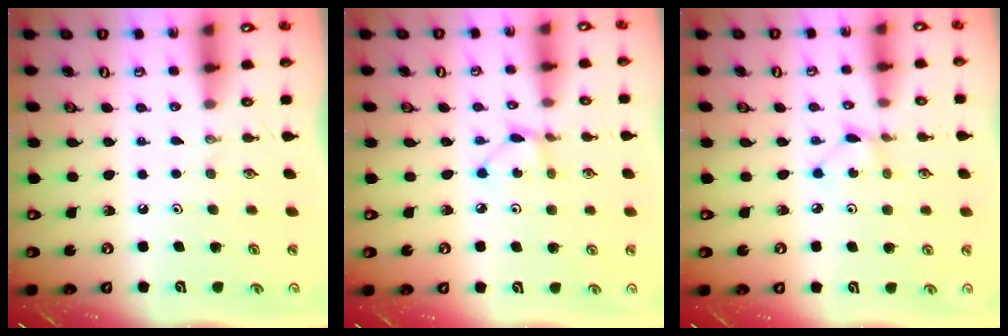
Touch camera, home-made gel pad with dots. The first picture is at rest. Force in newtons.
{"total": 3.4, "press": 3.3, "slide": 0.4}
{"total": 2.1, "press": 2.0, "slide": 0.3}